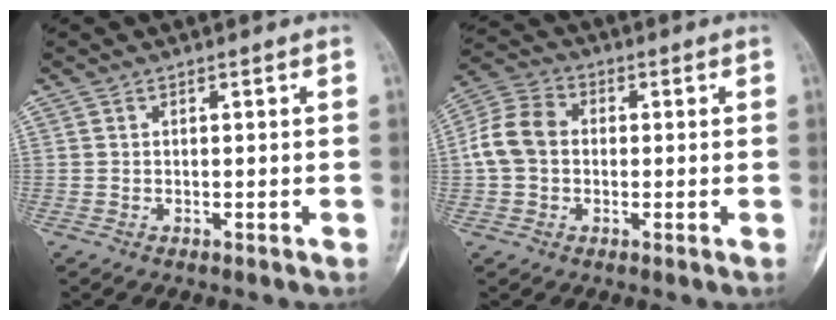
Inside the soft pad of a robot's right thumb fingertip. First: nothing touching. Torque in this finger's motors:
{"motor_torque": [0.71, 0.70, 0.08, 0.00, 0.07]}